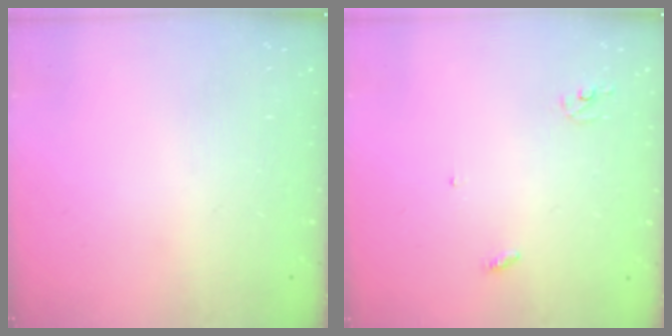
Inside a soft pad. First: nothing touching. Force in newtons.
{"total": 2.8, "press": 2.8, "slide": 0.2}